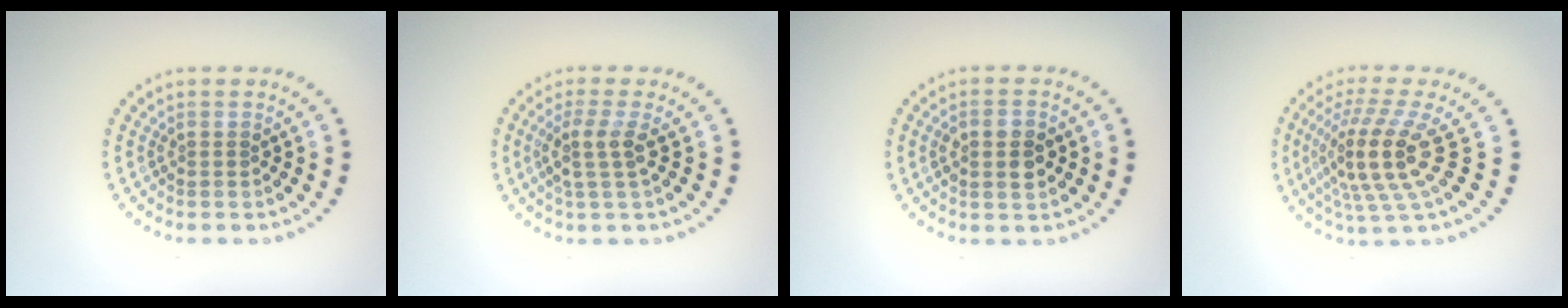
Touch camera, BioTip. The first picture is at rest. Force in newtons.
{"total": 2.5, "press": 2.0, "slide": 1.6}
{"total": 2.7, "press": 2.7, "slide": 0.2}
{"total": 5.4, "press": 4.0, "slide": 3.7}